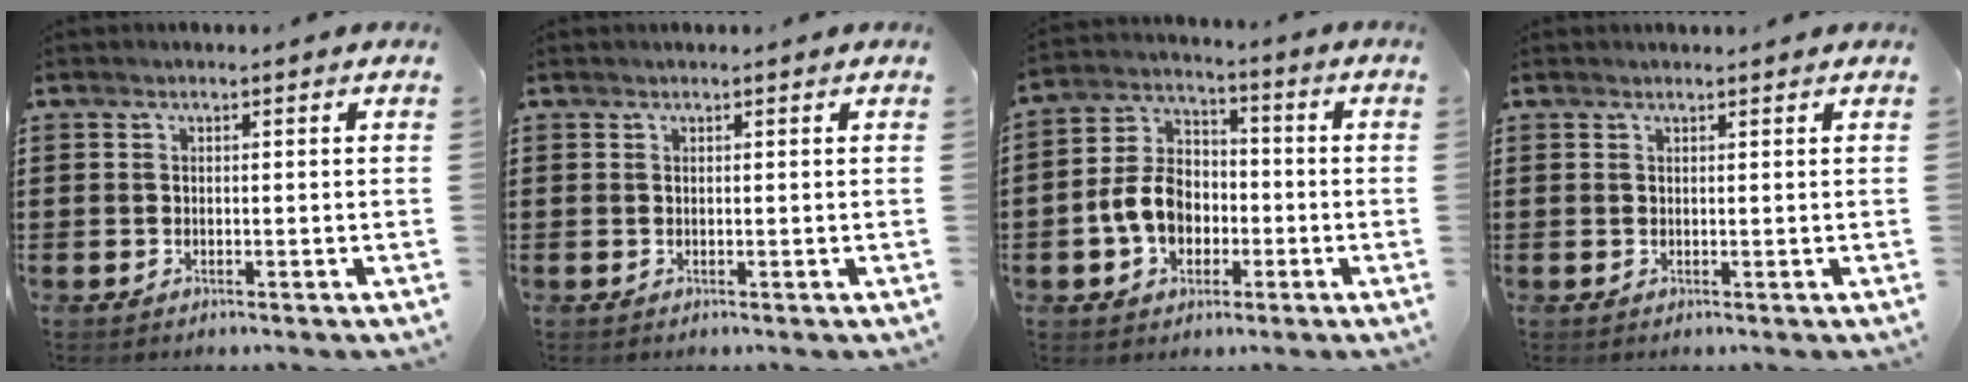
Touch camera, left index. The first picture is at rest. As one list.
[{"total": 0.0}, {"total": 8.3, "force": [-2.2, 6.5, 4.7], "torque": [-0.125, 0.014, -0.049]}, {"total": 0.7, "force": [0.6, -0.1, 0.1], "torque": [-0.004, -0.002, 0.013]}]